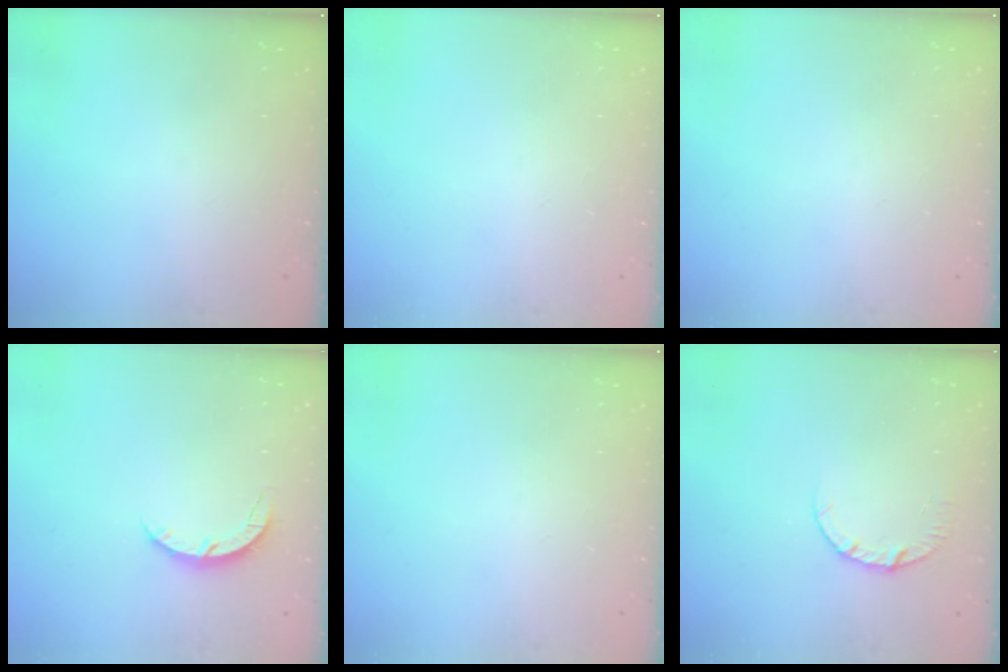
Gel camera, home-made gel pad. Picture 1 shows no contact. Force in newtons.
{"total": 0.0}
{"total": 0.0}
{"total": 3.9, "press": 3.8, "slide": 0.5}
{"total": 0.0}
{"total": 4.5, "press": 4.5, "slide": 0.4}